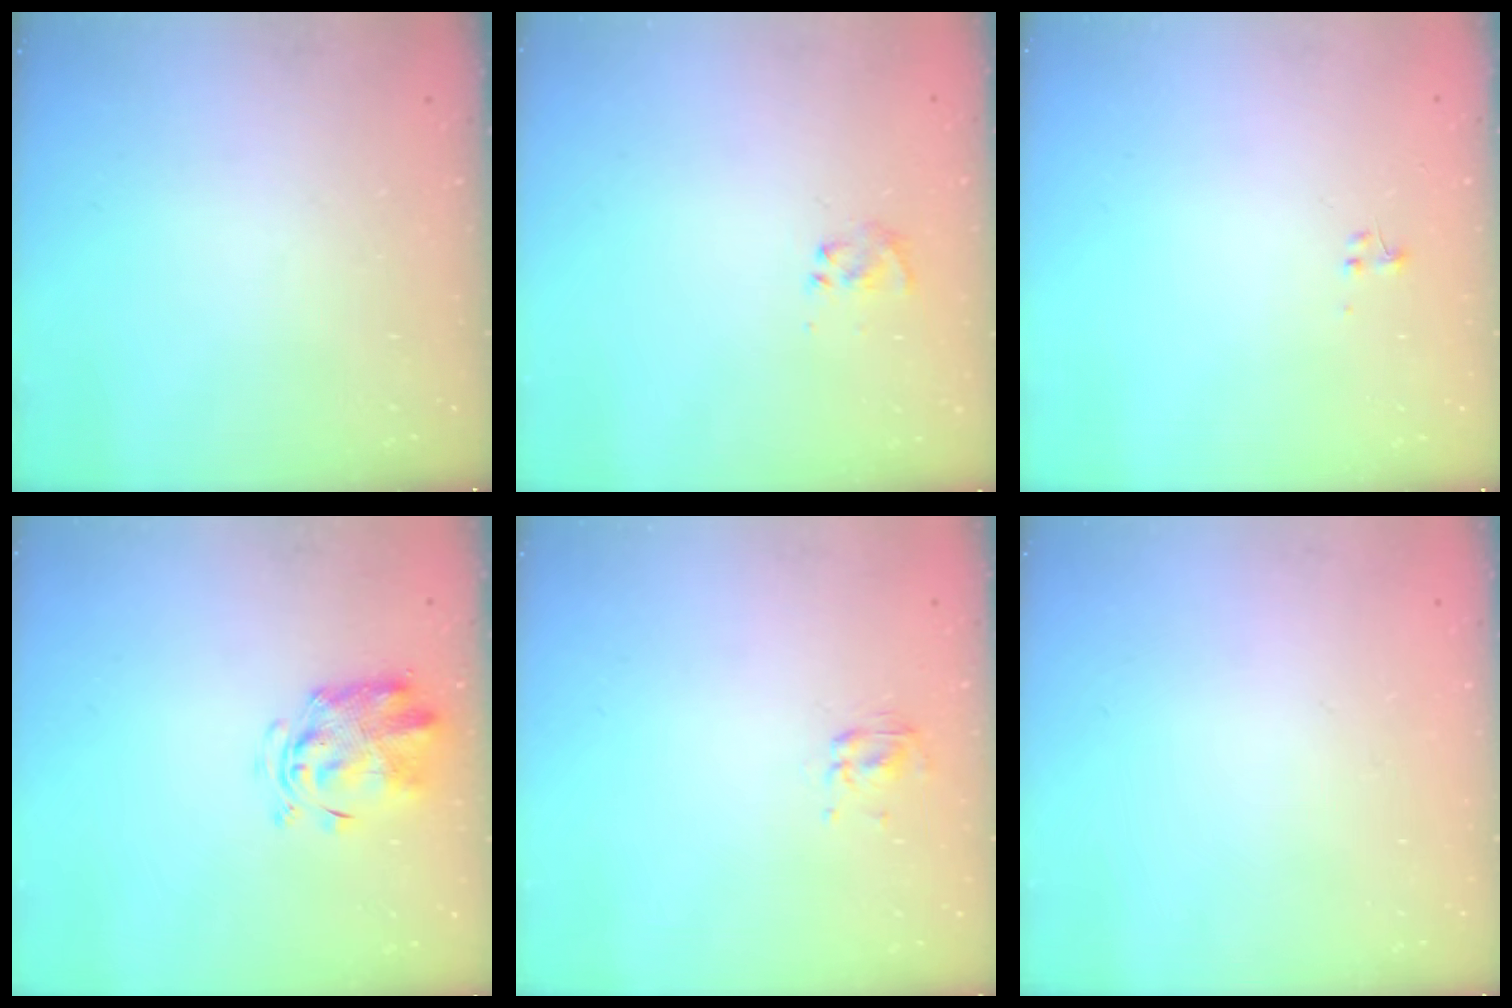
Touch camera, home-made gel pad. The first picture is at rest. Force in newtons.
{"total": 2.5, "press": 2.4, "slide": 0.8}
{"total": 0.0}
{"total": 2.9, "press": 2.9, "slide": 0.6}
{"total": 2.8, "press": 2.6, "slide": 1.0}
{"total": 1.8, "press": 1.7, "slide": 0.1}